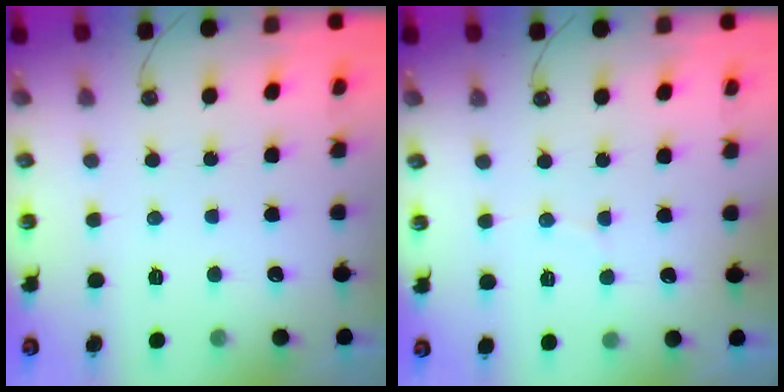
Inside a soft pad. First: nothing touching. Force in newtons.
{"total": 3.4, "press": 3.1, "slide": 1.4}